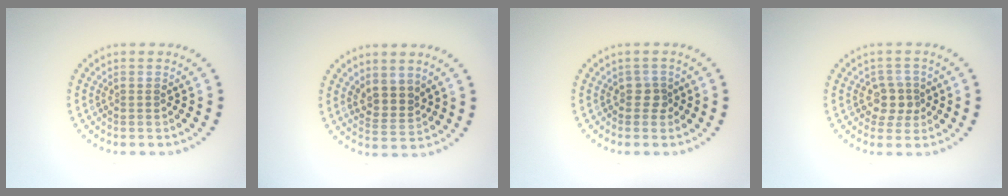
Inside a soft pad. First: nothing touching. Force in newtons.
{"total": 2.4, "press": 1.9, "slide": 1.4}
{"total": 1.2, "press": 1.0, "slide": 0.6}
{"total": 2.5, "press": 2.2, "slide": 1.1}